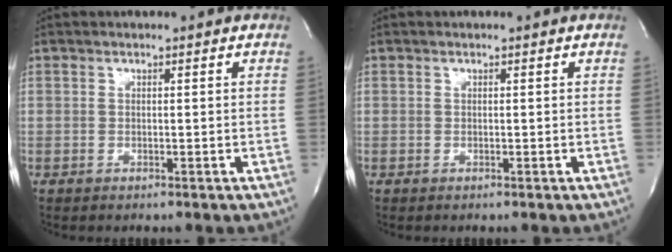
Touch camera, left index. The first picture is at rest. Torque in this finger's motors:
{"motor_torque": [-0.01, 0.02, -0.01, 0.00]}